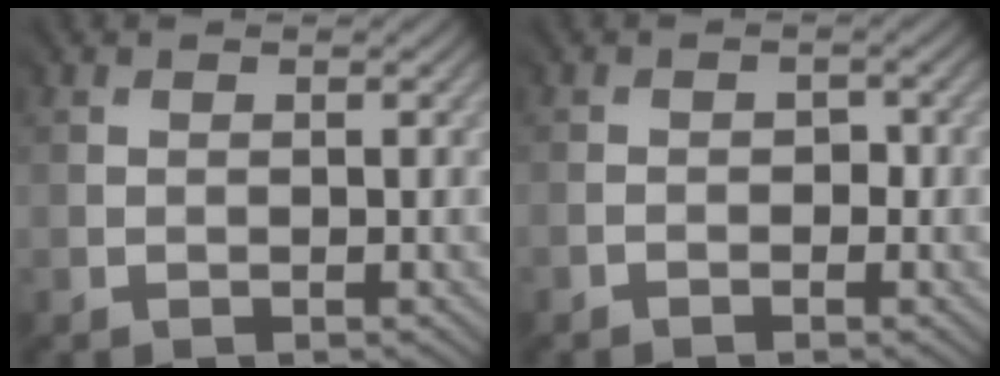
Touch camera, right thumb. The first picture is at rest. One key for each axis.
{"total": 0.8, "fx": -0.7, "fy": 0.1, "fz": 0.0, "tx": 0.002, "ty": 0.002, "tz": -0.012}